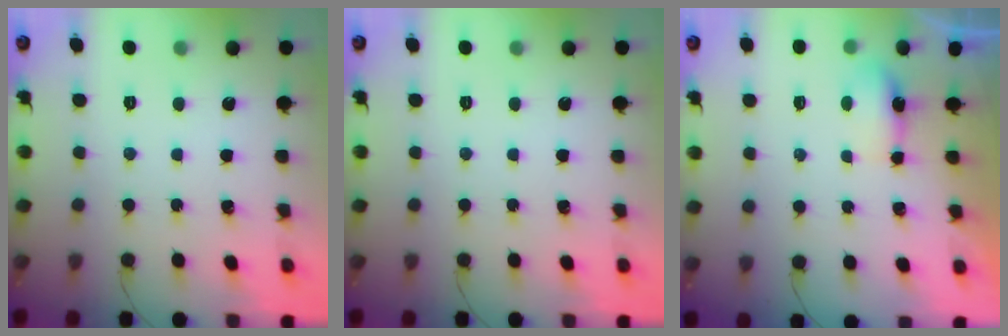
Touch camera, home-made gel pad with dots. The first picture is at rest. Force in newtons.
{"total": 0.0}
{"total": 8.3, "press": 4.8, "slide": 6.8}